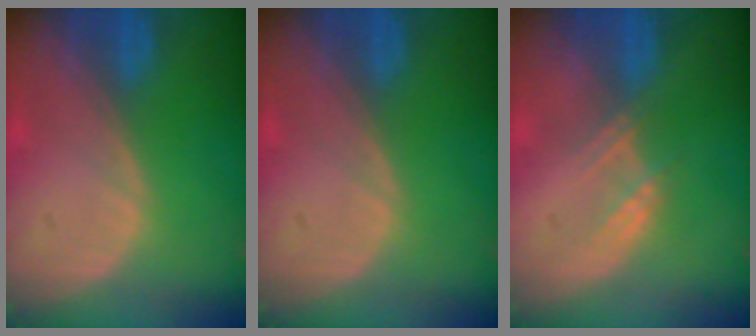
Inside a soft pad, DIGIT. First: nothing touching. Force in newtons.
{"total": 0.0}
{"total": 2.3, "press": 2.3, "slide": 0.2}